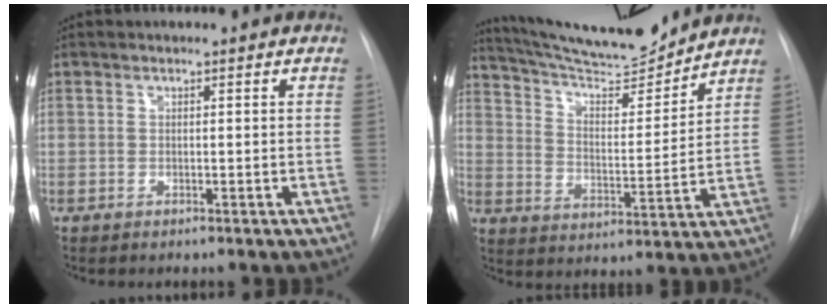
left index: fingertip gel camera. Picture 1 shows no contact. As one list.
[{"total": 15.5, "force": [14.7, 1.0, 4.9], "torque": [-0.087, -0.014, 0.238]}]